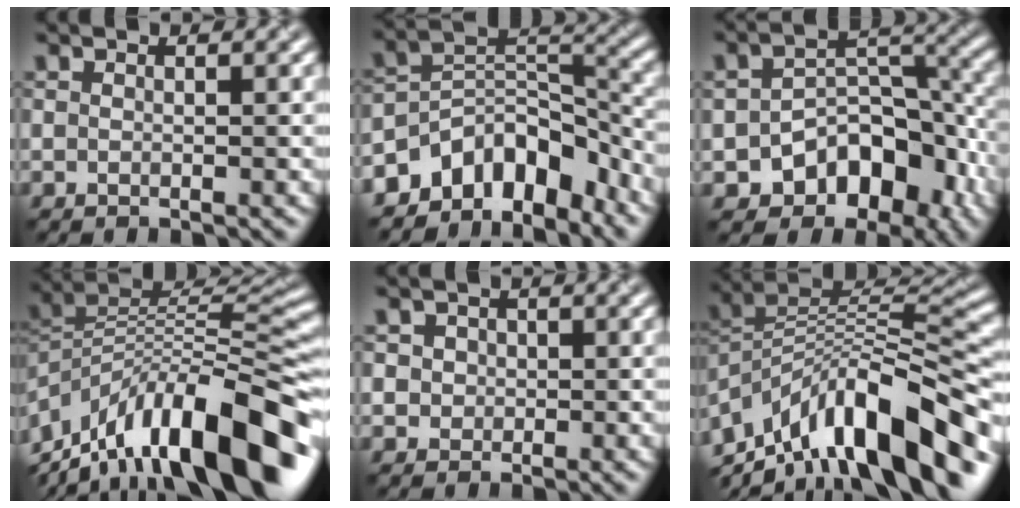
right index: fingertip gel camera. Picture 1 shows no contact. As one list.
[{"total": 7.9, "force": [-6.0, 4.0, 3.3], "torque": [-0.026, 0.002, -0.112]}, {"total": 8.9, "force": [-4.8, 5.6, 5.0], "torque": [-0.054, -0.012, -0.073]}, {"total": 14.8, "force": [-8.0, 5.4, 11.2], "torque": [-0.189, 0.032, -0.143]}, {"total": 2.3, "force": [0.5, 2.1, 0.8], "torque": [0.001, 0.011, 0.006]}, {"total": 12.8, "force": [-7.1, 5.1, 9.3], "torque": [-0.153, 0.033, -0.127]}]